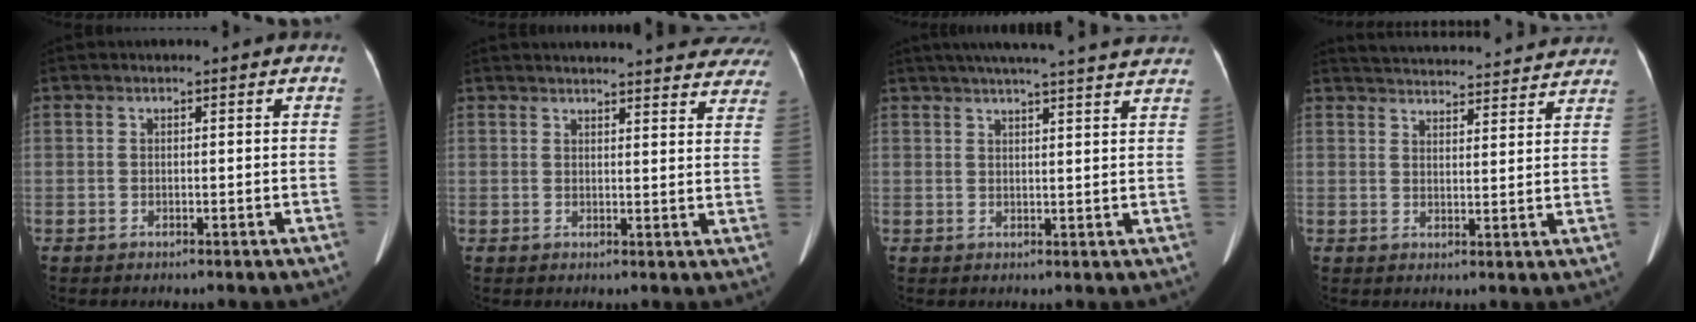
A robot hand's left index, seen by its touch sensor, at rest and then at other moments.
{"total": 27.1, "force": [25.4, 5.0, 8.2], "torque": [-0.117, -0.044, 0.285]}
{"total": 20.3, "force": [18.2, 0.8, 9.1], "torque": [-0.139, 0.023, 0.227]}
{"total": 21.8, "force": [20.9, 3.5, 5.3], "torque": [-0.085, 0.003, 0.262]}